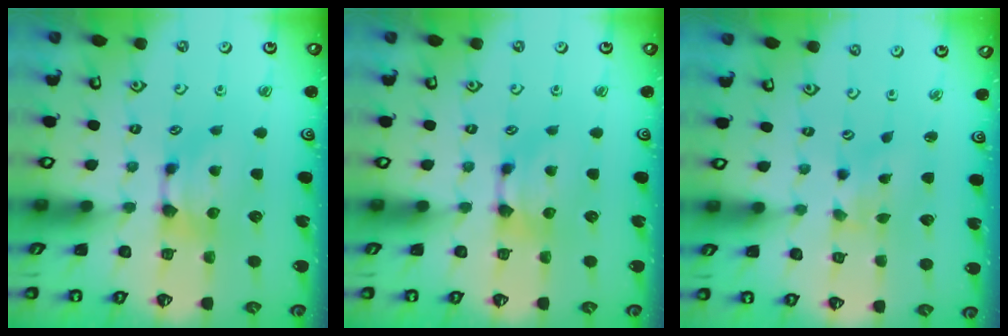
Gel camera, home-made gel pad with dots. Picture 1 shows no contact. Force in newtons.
{"total": 0.0}
{"total": 2.8, "press": 2.6, "slide": 1.0}